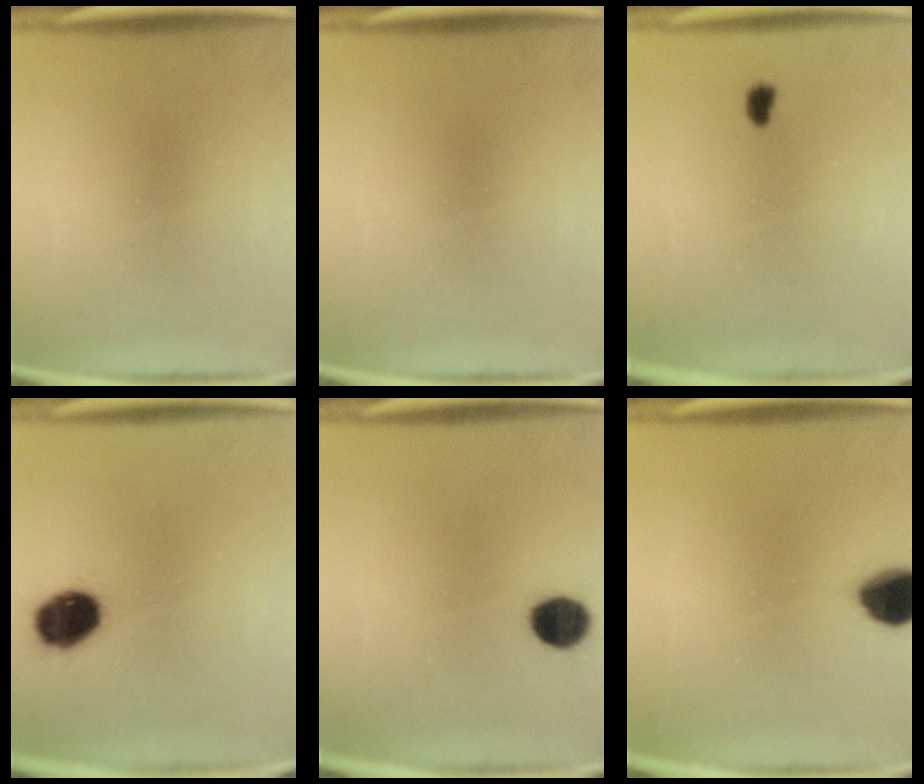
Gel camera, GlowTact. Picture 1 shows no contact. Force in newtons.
{"total": 0.0}
{"total": 1.3}
{"total": 10.8}
{"total": 6.7}
{"total": 9.3}